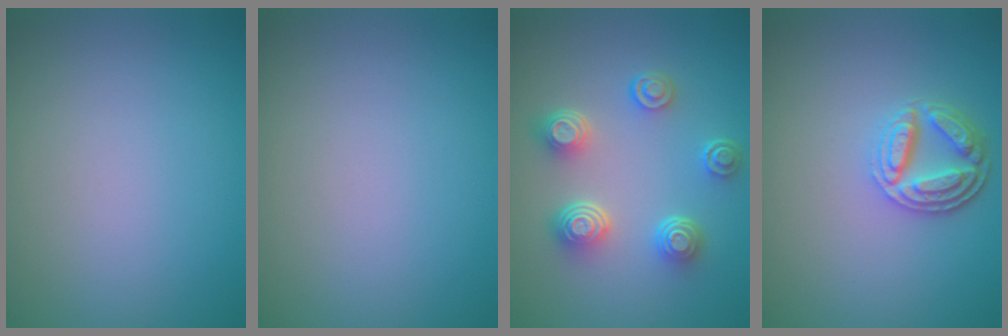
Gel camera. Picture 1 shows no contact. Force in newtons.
{"total": 0.0}
{"total": 4.6, "press": 3.6, "slide": 2.9}
{"total": 3.8, "press": 3.2, "slide": 2.0}